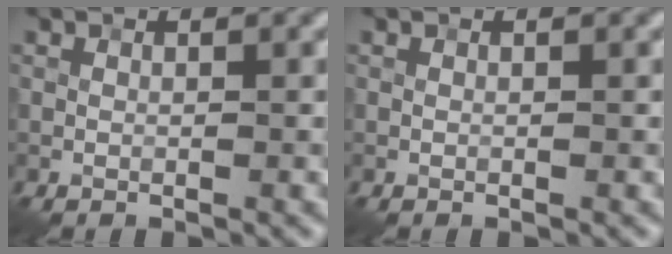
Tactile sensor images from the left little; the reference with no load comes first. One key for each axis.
{"total": 0.0}